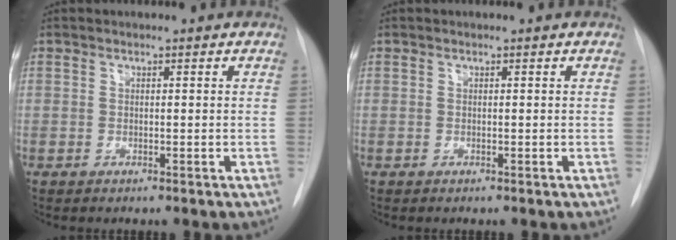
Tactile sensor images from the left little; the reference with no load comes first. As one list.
[{"total": 0.0}]